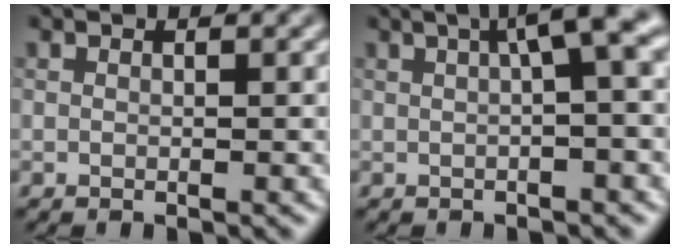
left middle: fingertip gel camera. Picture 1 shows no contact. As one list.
[{"total": 4.9, "force": [1.1, 1.1, 4.6], "torque": [-0.059, 0.026, 0.012]}]